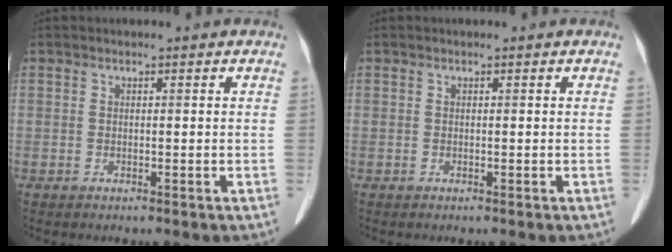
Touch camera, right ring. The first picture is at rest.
{"total": 0.0}